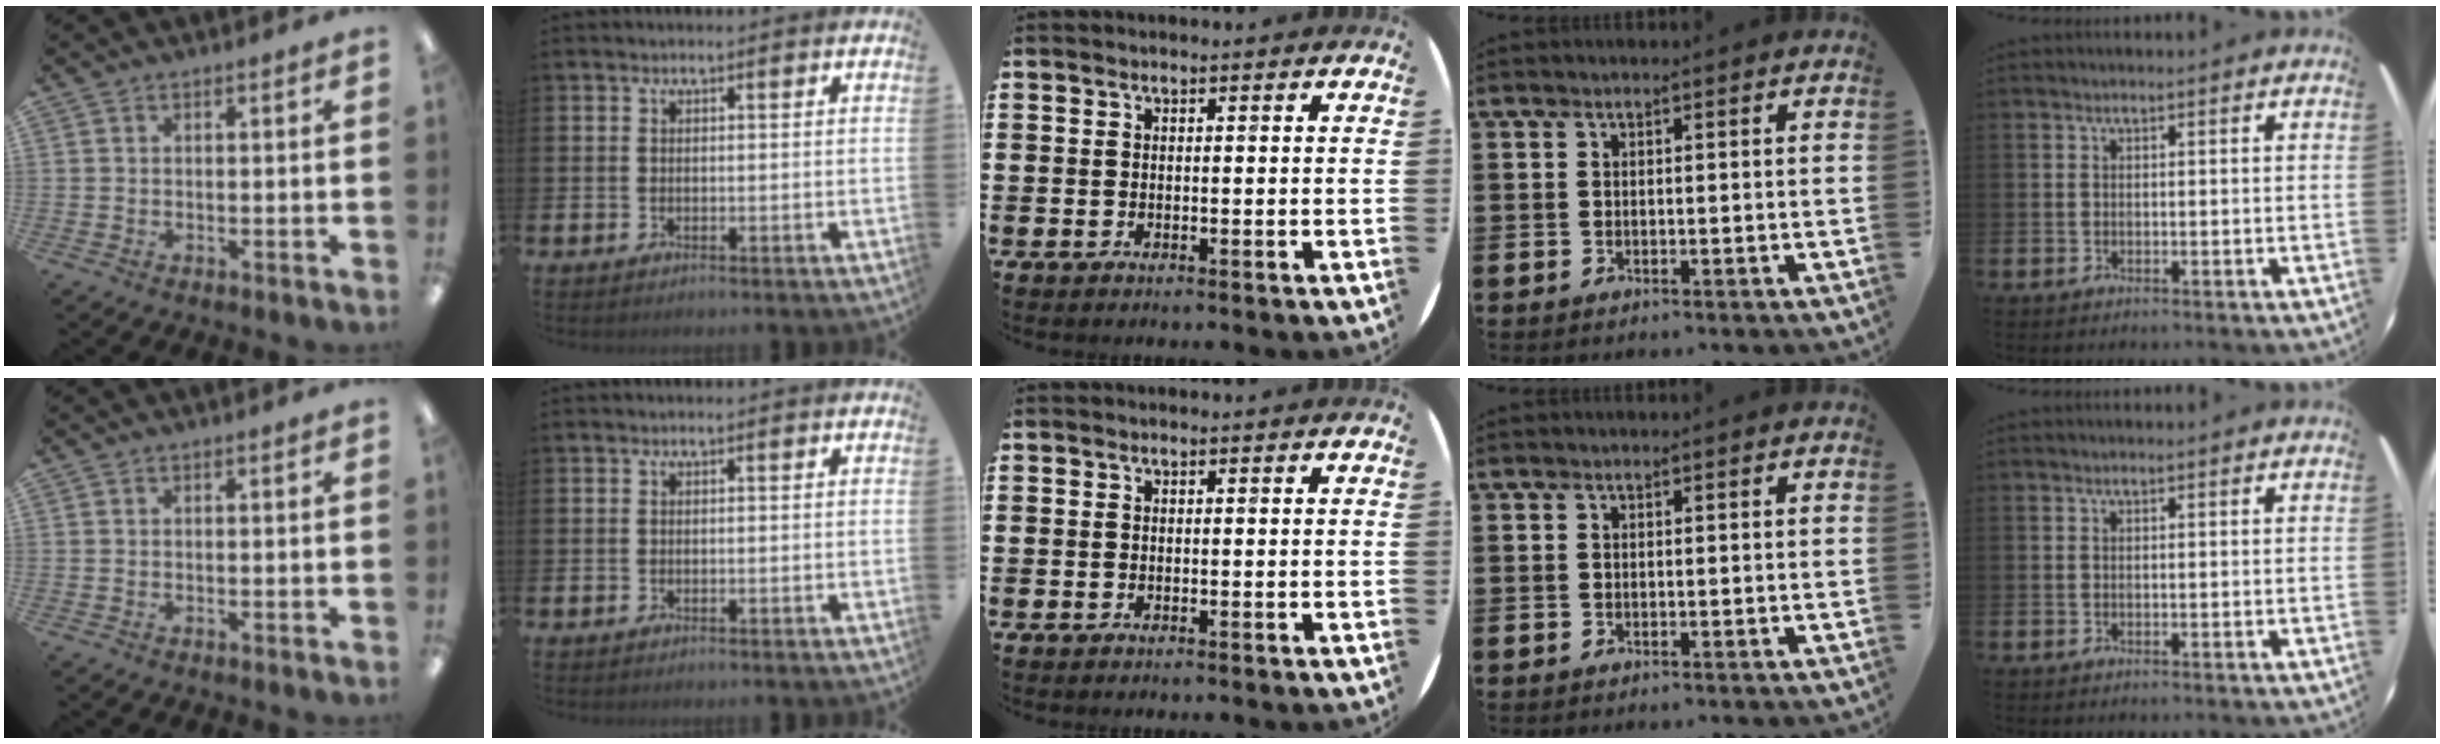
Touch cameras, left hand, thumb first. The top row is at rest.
{}